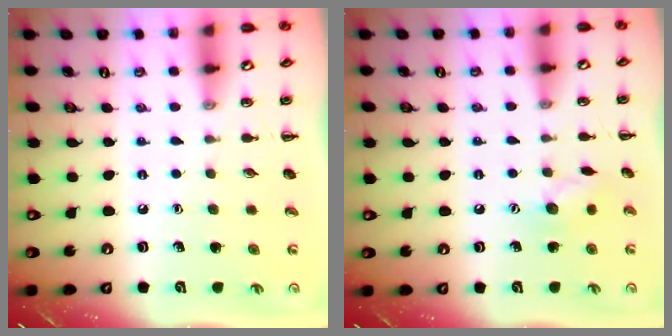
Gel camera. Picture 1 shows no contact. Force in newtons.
{"total": 7.5, "press": 7.4, "slide": 1.1}